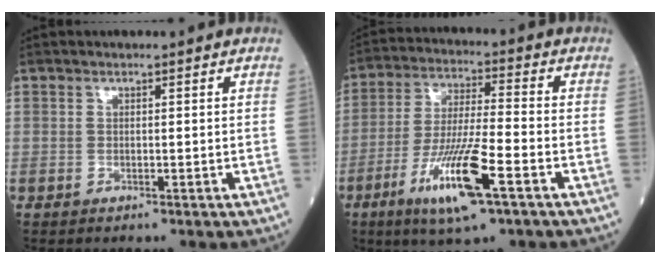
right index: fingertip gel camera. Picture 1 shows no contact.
{"total": 12.9, "force": [-6.0, 1.1, 11.4], "torque": [-0.222, -0.021, -0.108]}